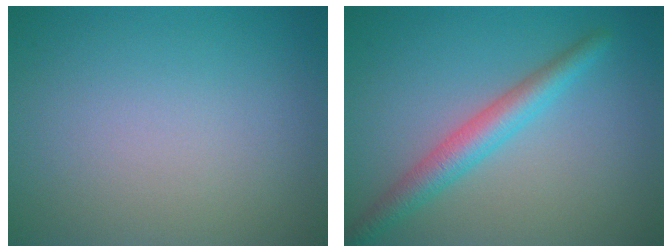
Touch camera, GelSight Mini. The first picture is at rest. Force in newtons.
{"total": 3.4, "press": 3.4, "slide": 0.1}